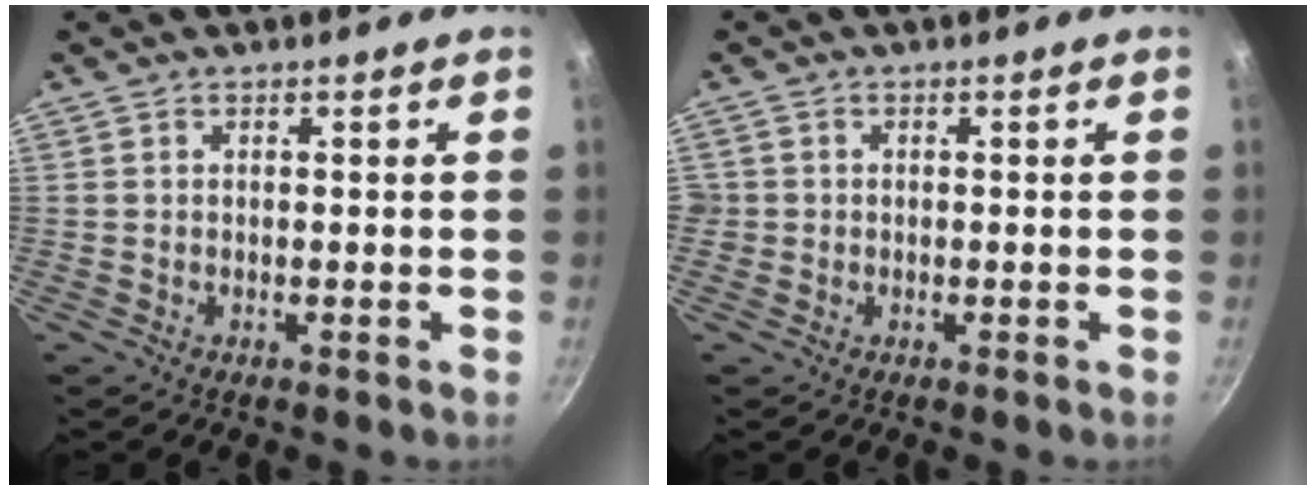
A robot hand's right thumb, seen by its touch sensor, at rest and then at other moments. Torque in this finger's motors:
{"motor_torque": [-0.10, 0.08, -0.17, 0.33, -0.03]}